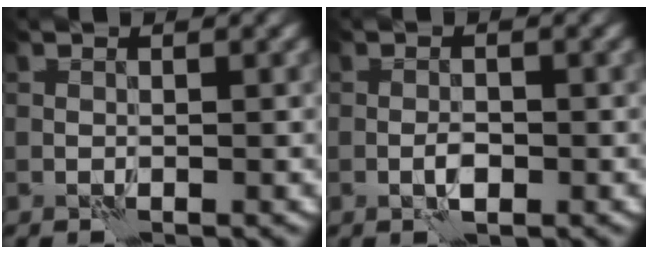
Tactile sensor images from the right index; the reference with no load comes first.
{"total": 1.4, "force": [-0.6, 0.5, 1.2], "torque": [-0.024, 0.002, -0.013]}